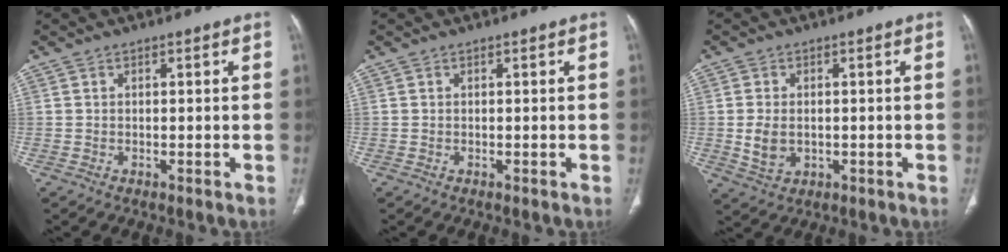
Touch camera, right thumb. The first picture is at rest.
{"total": 0.0}
{"total": 5.1, "force": [-0.3, 3.6, 3.6], "torque": [-0.065, -0.004, 0.003]}